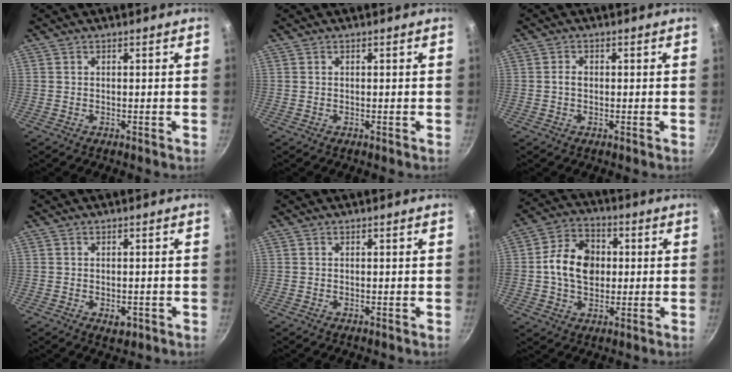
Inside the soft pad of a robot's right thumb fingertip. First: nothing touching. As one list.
[{"total": 0.0}, {"total": 1.7, "force": [0.0, 1.2, 1.1], "torque": [-0.018, 0.006, -0.002]}, {"total": 2.8, "force": [-0.9, 1.8, 2.0], "torque": [-0.023, 0.001, -0.010]}, {"total": 0.0}, {"total": 12.2, "force": [0.7, 9.3, 7.9], "torque": [-0.111, 0.015, -0.001]}]